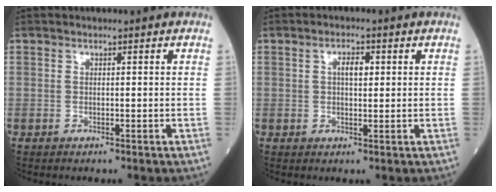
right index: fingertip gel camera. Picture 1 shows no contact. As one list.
[{"total": 2.8, "force": [0.7, 1.1, 2.4], "torque": [-0.040, 0.003, 0.011]}]